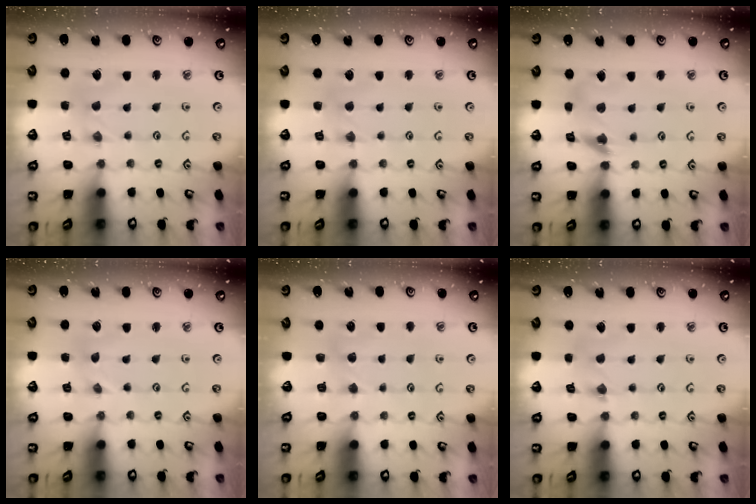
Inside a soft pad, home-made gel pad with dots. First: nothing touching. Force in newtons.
{"total": 2.0, "press": 2.0, "slide": 0.5}
{"total": 10.3, "press": 10.2, "slide": 1.2}
{"total": 0.0}
{"total": 3.8, "press": 3.8, "slide": 0.5}
{"total": 1.5, "press": 1.5, "slide": 0.4}